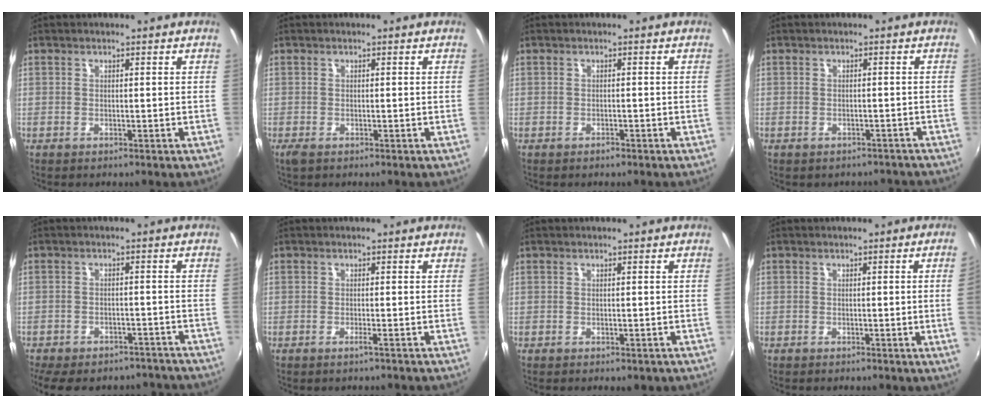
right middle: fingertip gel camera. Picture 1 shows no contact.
{"total": 1.3, "force": [-0.8, 0.5, 1.0], "torque": [-0.020, -0.005, -0.014]}
{"total": 0.8, "force": [-0.7, 0.5, 0.1], "torque": [-0.004, 0.000, -0.012]}
{"total": 4.8, "force": [-4.2, 2.1, 1.2], "torque": [-0.017, -0.002, -0.040]}
{"total": 16.2, "force": [-13.5, 6.6, 6.2], "torque": [-0.145, -0.005, -0.173]}
{"total": 0.8, "force": [-0.6, -0.1, 0.5], "torque": [-0.009, -0.001, -0.012]}
{"total": 0.9, "force": [-0.3, 0.6, 0.5], "torque": [-0.010, -0.005, -0.005]}
{"total": 3.4, "force": [0.1, -1.8, 2.8], "torque": [-0.046, -0.011, 0.008]}